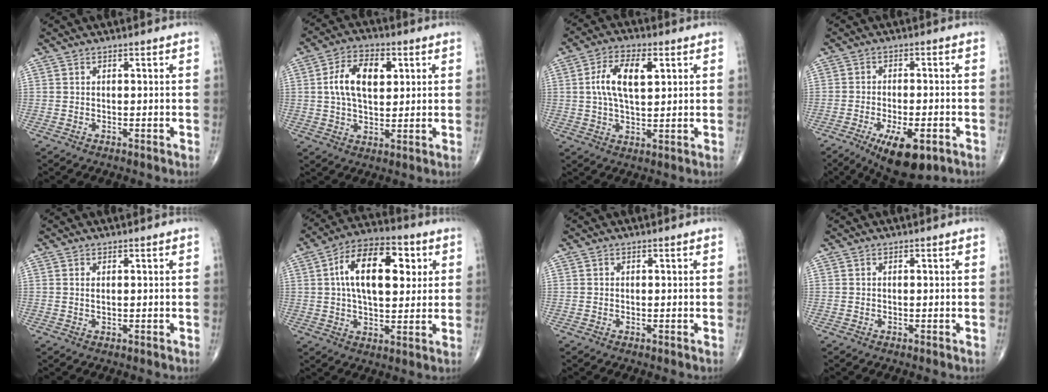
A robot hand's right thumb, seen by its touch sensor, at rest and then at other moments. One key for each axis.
{"total": 10.7, "fx": 2.4, "fy": 6.1, "fz": 8.4, "tx": -0.137, "ty": 0.004, "tz": 0.039}
{"total": 9.8, "fx": 2.4, "fy": 4.6, "fz": 8.3, "tx": -0.153, "ty": 0.004, "tz": 0.041}
{"total": 11.0, "fx": -5.4, "fy": 4.1, "fz": 8.6, "tx": -0.130, "ty": 0.003, "tz": -0.077}
{"total": 0.8, "fx": 0.3, "fy": 0.3, "fz": 0.7, "tx": -0.014, "ty": -0.001, "tz": 0.006}
{"total": 16.7, "fx": 3.9, "fy": 8.7, "fz": 13.7, "tx": -0.202, "ty": 0.011, "tz": 0.058}
{"total": 0.0}
{"total": 0.0}